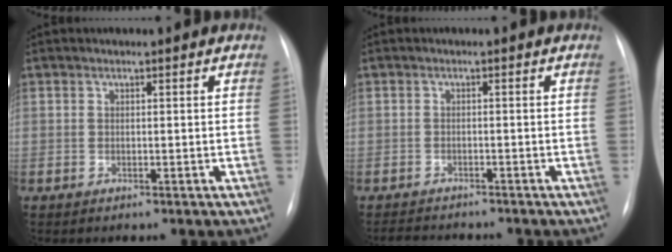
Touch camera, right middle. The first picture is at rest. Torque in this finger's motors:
{"motor_torque": [0.24, -0.28, -0.04, -0.01]}